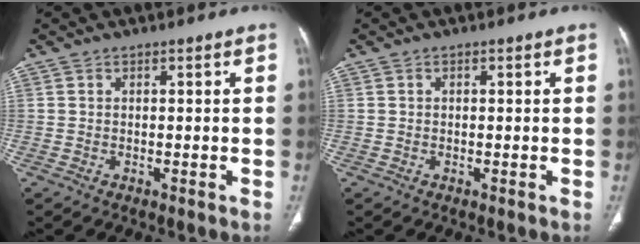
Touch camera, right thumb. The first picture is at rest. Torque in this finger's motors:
{"motor_torque": [-0.28, 0.05, -0.23, 0.09, 0.05]}